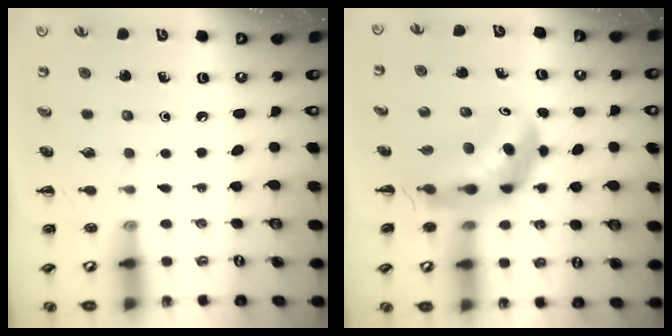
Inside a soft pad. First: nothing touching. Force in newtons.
{"total": 6.2, "press": 6.0, "slide": 1.9}